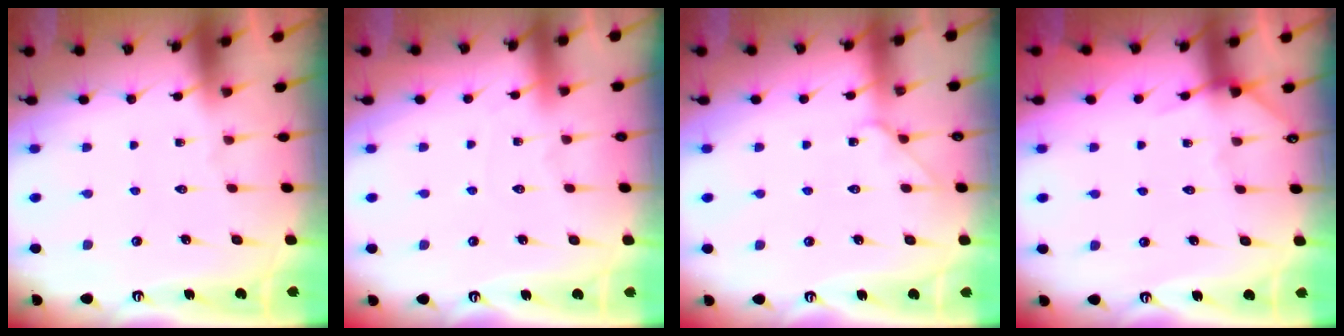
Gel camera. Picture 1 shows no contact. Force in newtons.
{"total": 2.9, "press": 2.9, "slide": 0.4}
{"total": 4.1, "press": 4.1, "slide": 0.6}
{"total": 5.0, "press": 5.0, "slide": 0.5}